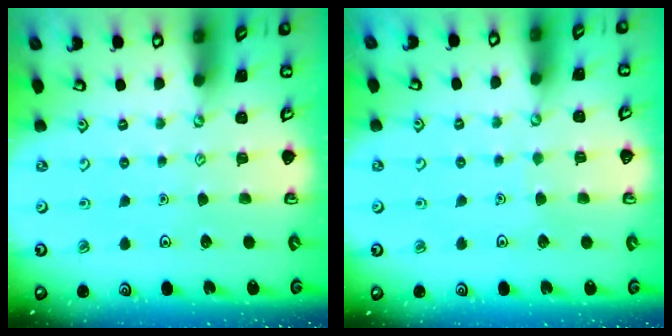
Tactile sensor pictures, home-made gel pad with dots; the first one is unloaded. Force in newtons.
{"total": 1.3, "press": 1.3, "slide": 0.1}